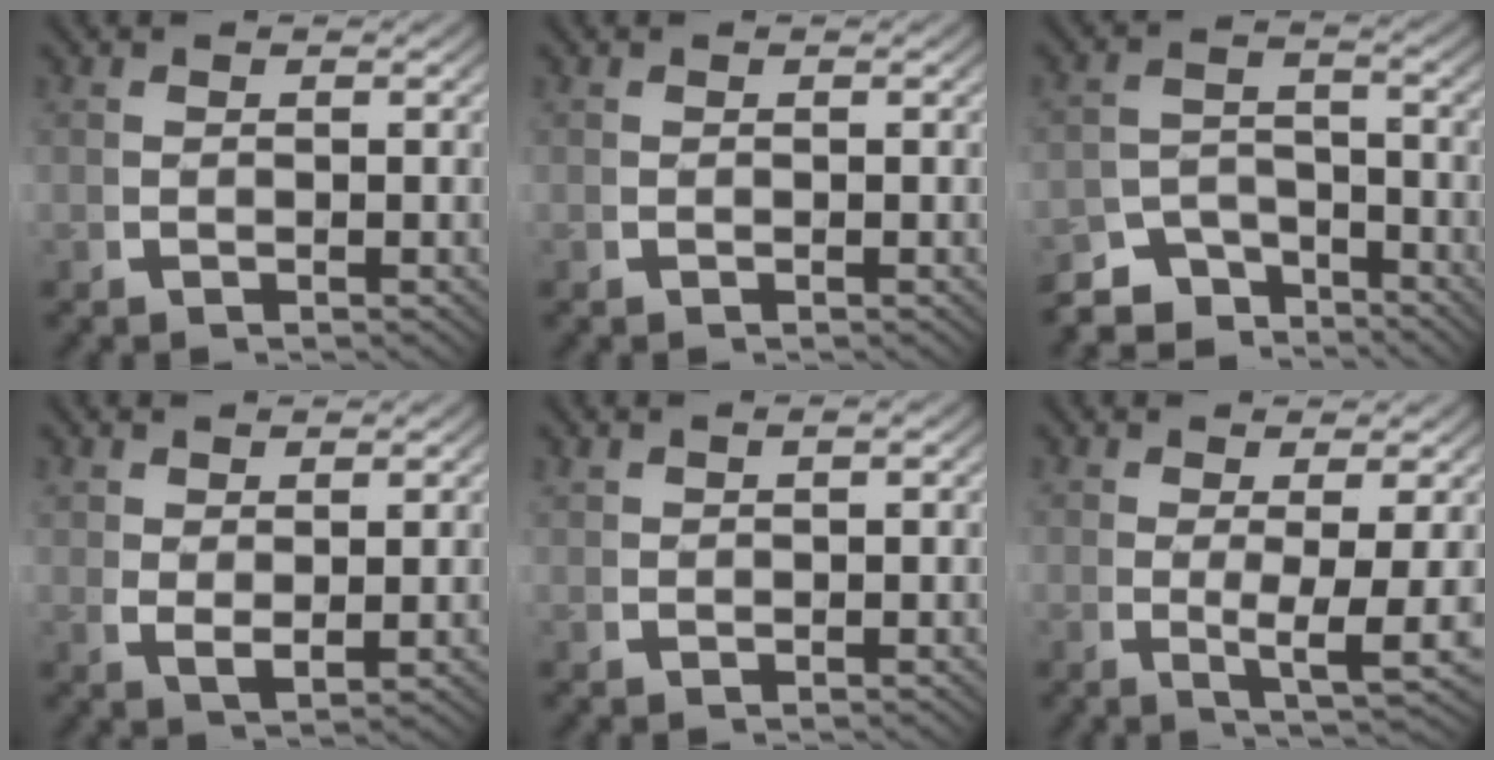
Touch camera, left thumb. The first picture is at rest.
{"total": 0.0}
{"total": 6.3, "force": [-4.5, 3.8, 2.3], "torque": [-0.018, -0.028, -0.075]}
{"total": 2.2, "force": [1.3, 0.8, 1.6], "torque": [-0.035, -0.010, 0.038]}
{"total": 0.9, "force": [0.8, -0.1, 0.2], "torque": [-0.002, 0.004, 0.021]}
{"total": 5.0, "force": [0.4, 1.2, 4.8], "torque": [-0.087, -0.015, 0.016]}